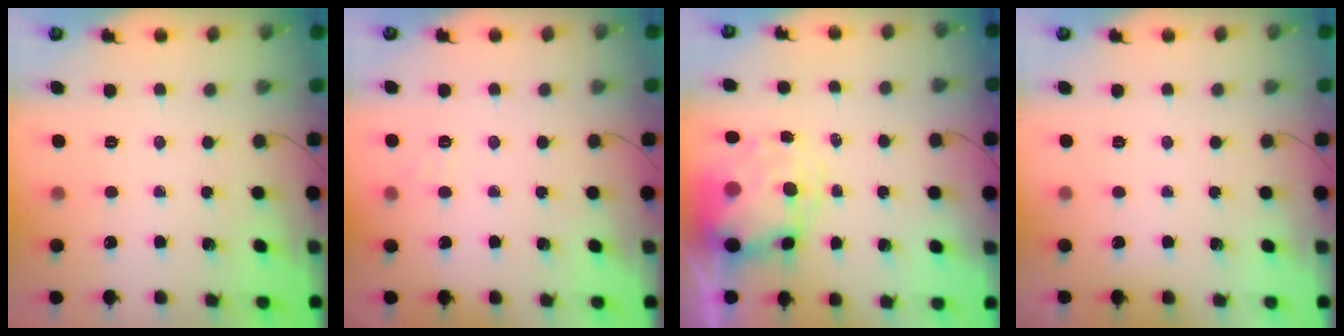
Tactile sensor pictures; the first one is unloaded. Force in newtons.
{"total": 3.9, "press": 3.8, "slide": 1.0}
{"total": 9.3, "press": 9.0, "slide": 2.4}
{"total": 1.9, "press": 1.9, "slide": 0.3}